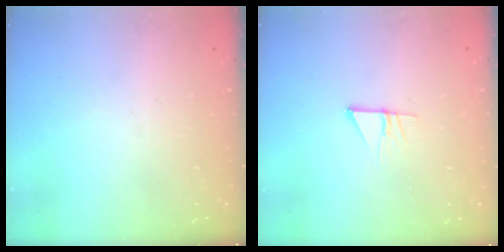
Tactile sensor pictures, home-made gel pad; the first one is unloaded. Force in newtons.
{"total": 4.2, "press": 4.2, "slide": 0.4}